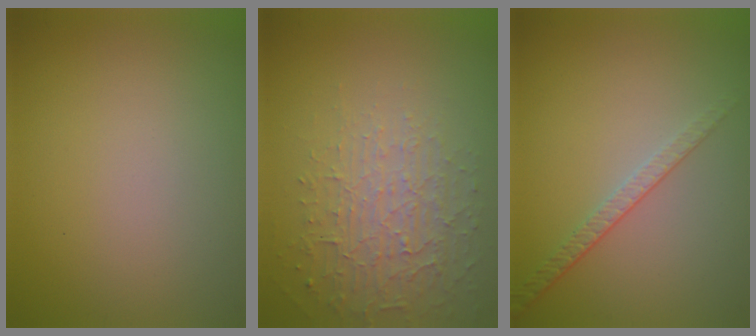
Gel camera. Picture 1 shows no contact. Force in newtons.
{"total": 3.8, "press": 3.1, "slide": 2.1}
{"total": 1.9, "press": 1.4, "slide": 1.3}